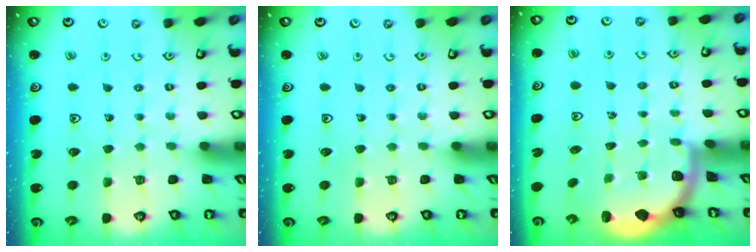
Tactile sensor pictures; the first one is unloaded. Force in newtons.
{"total": 0.0}
{"total": 1.8, "press": 1.7, "slide": 0.3}